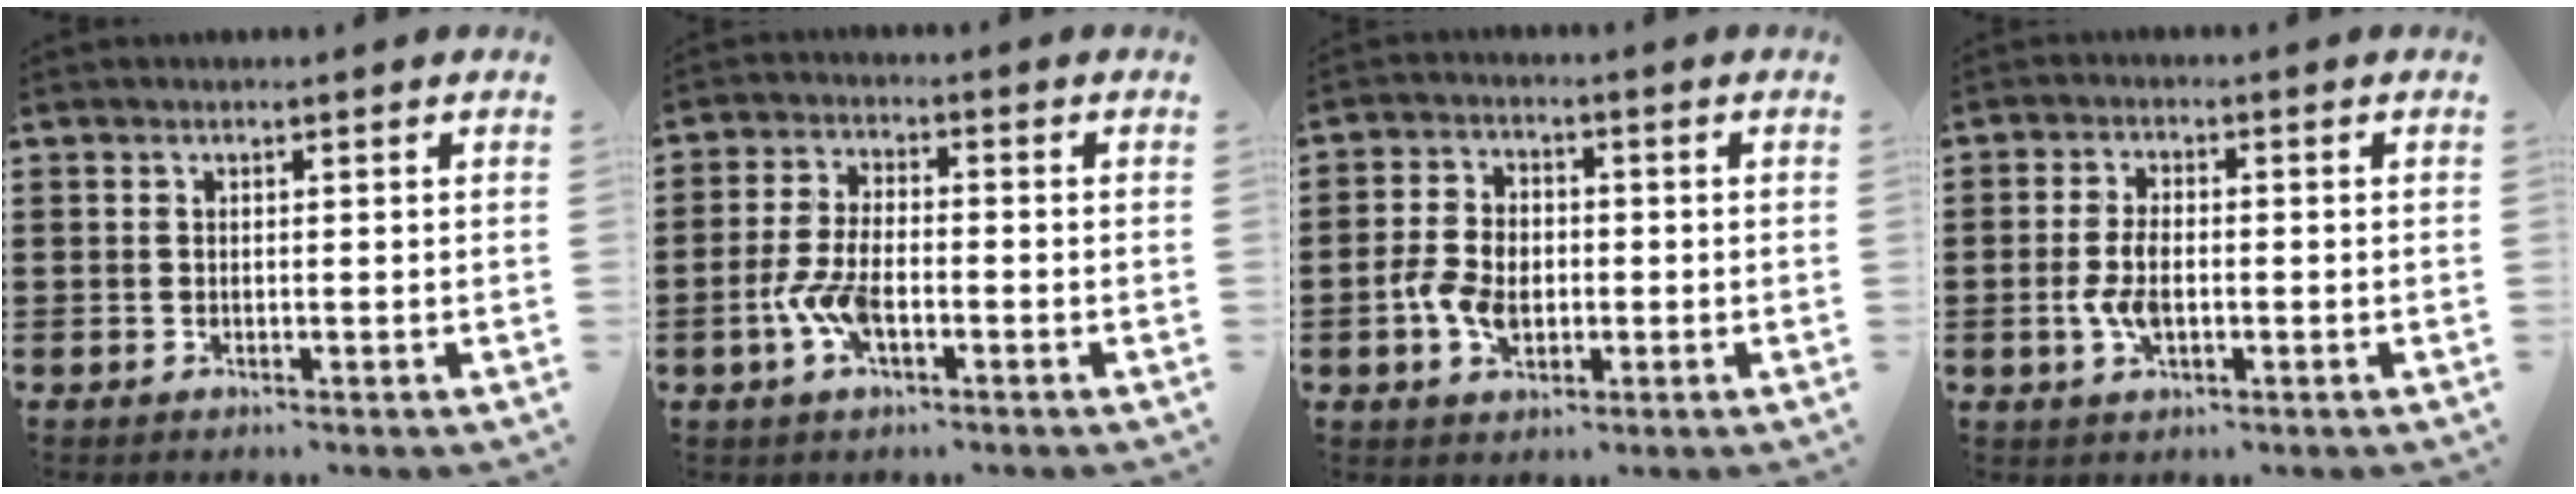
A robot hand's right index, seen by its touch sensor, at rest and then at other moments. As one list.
[{"total": 6.3, "force": [-2.2, 2.8, 5.2], "torque": [-0.123, -0.004, -0.044]}, {"total": 6.3, "force": [-1.4, 4.3, 4.3], "torque": [-0.101, 0.004, -0.028]}, {"total": 4.7, "force": [-0.8, 2.4, 3.9], "torque": [-0.093, -0.004, -0.018]}]